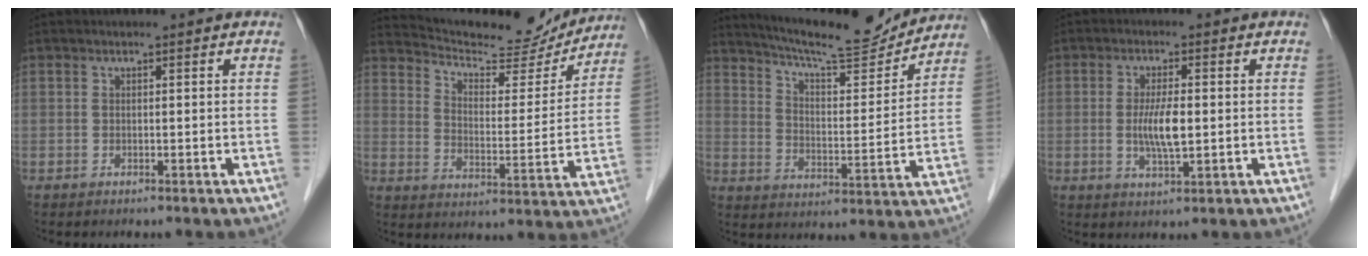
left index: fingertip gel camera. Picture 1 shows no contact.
{"total": 17.8, "force": [16.9, 3.3, 4.3], "torque": [-0.066, -0.019, 0.237]}
{"total": 15.6, "force": [14.7, 1.5, 4.9], "torque": [-0.086, -0.008, 0.221]}
{"total": 5.3, "force": [-0.2, 1.0, 5.2], "torque": [-0.105, -0.008, -0.004]}